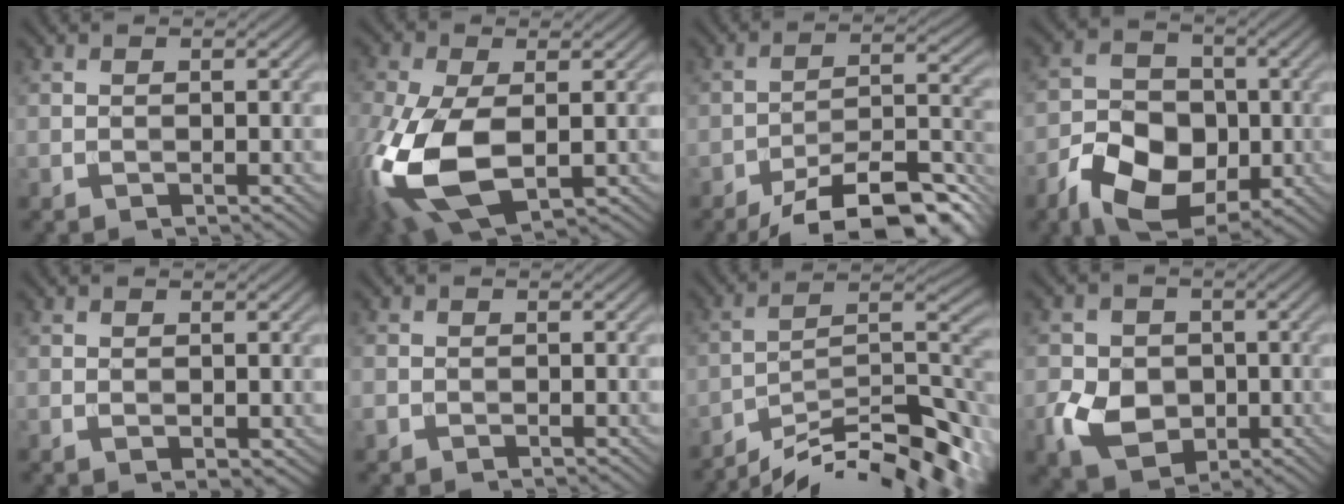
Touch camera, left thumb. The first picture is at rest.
{"total": 14.7, "force": [-3.0, 8.2, 11.9], "torque": [-0.308, -0.037, -0.044]}
{"total": 12.9, "force": [-9.7, 3.6, 7.7], "torque": [-0.119, -0.003, -0.152]}
{"total": 10.3, "force": [-4.0, 7.1, 6.2], "torque": [-0.126, -0.016, -0.080]}
{"total": 0.8, "force": [0.4, 0.4, 0.6], "torque": [-0.009, -0.004, 0.011]}
{"total": 1.1, "force": [-0.5, 0.9, 0.3], "torque": [-0.008, -0.006, -0.015]}
{"total": 14.9, "force": [-11.5, 3.0, 8.9], "torque": [-0.154, 0.006, -0.186]}
{"total": 7.0, "force": [-1.6, 5.7, 3.7], "torque": [-0.082, -0.013, -0.038]}